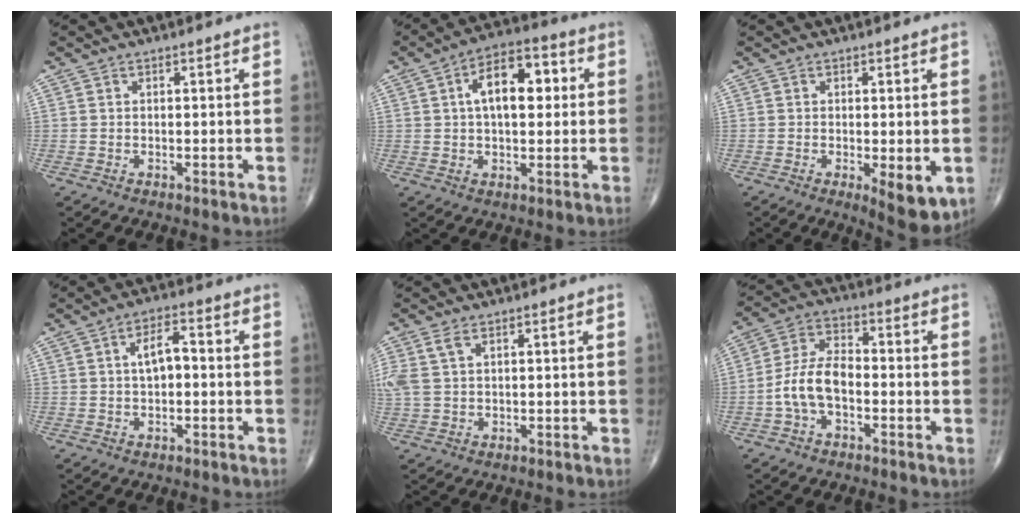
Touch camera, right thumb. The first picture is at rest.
{"total": 11.5, "force": [2.1, 6.1, 9.4], "torque": [-0.130, 0.021, 0.026]}
{"total": 6.8, "force": [-1.7, 2.3, 6.2], "torque": [-0.079, -0.019, -0.019]}
{"total": 5.0, "force": [0.3, 2.5, 4.3], "torque": [-0.072, 0.016, -0.002]}
{"total": 4.6, "force": [1.7, 2.4, 3.5], "torque": [-0.106, 0.013, 0.041]}
{"total": 8.7, "force": [-2.4, 4.8, 6.9], "torque": [-0.134, 0.033, -0.054]}